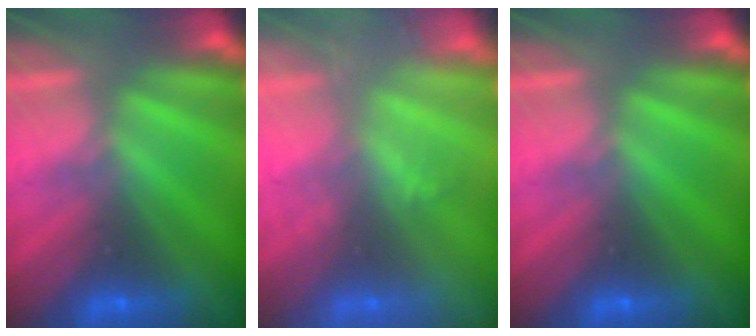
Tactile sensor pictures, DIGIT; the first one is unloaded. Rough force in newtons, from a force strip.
{"total": 1.7}
{"total": 0.0}